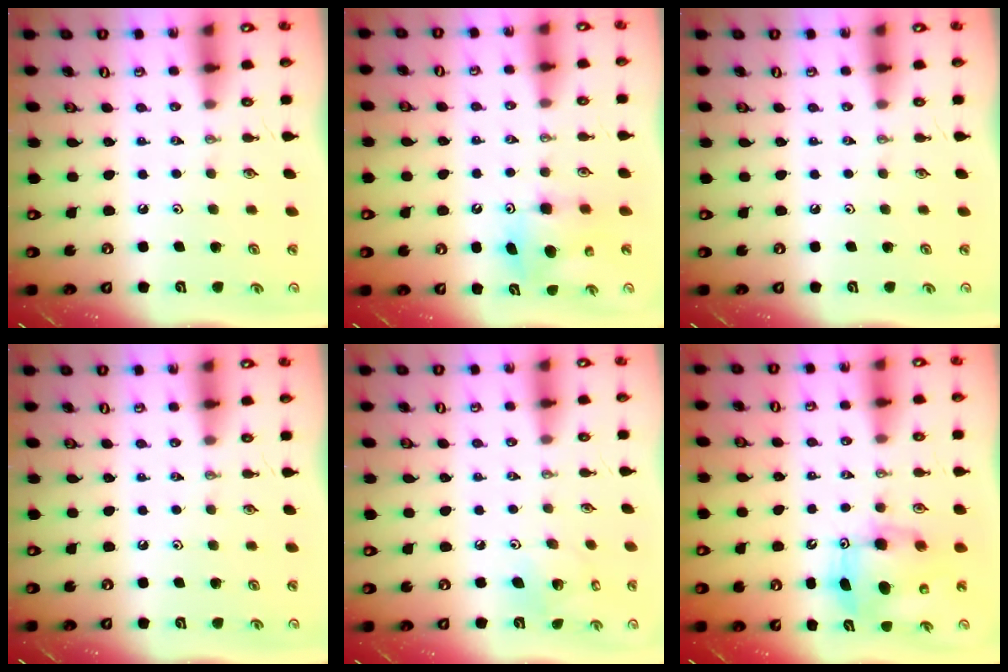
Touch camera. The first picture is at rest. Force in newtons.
{"total": 7.6, "press": 7.6, "slide": 0.4}
{"total": 0.0}
{"total": 0.0}
{"total": 7.1, "press": 7.1, "slide": 0.2}
{"total": 9.5, "press": 9.3, "slide": 1.9}